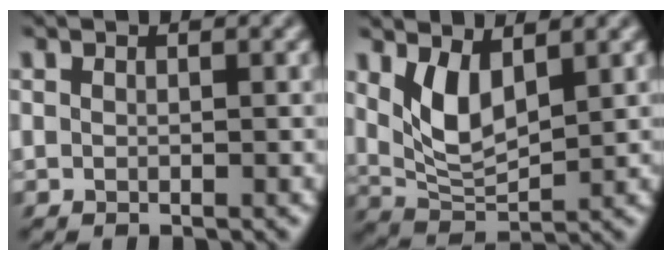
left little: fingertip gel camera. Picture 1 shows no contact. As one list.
[{"total": 4.5, "force": [1.7, 1.6, 3.9], "torque": [-0.077, -0.007, 0.032]}]